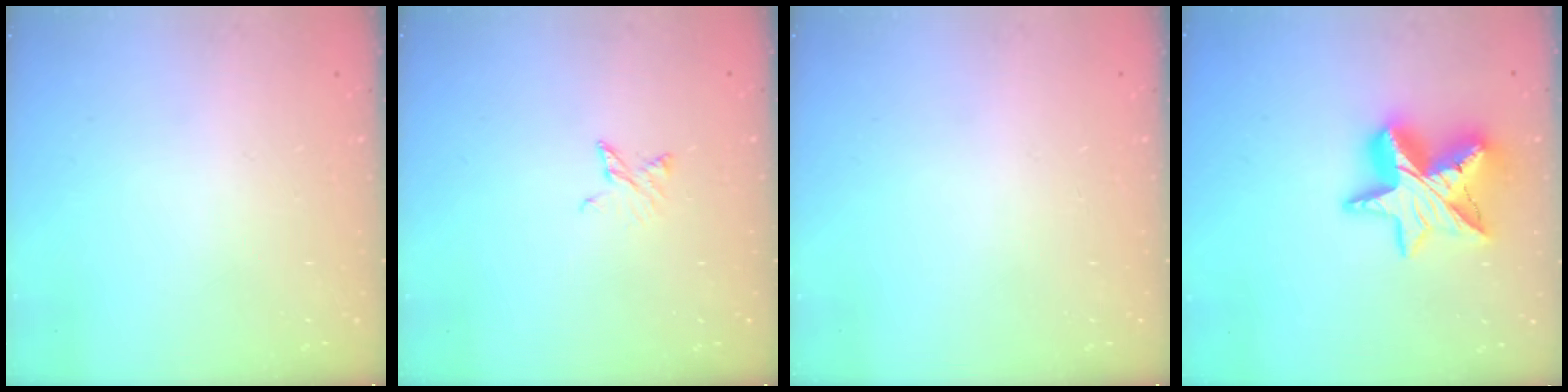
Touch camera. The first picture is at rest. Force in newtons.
{"total": 3.9, "press": 3.9, "slide": 0.4}
{"total": 0.0}
{"total": 15.1, "press": 15.1, "slide": 1.1}